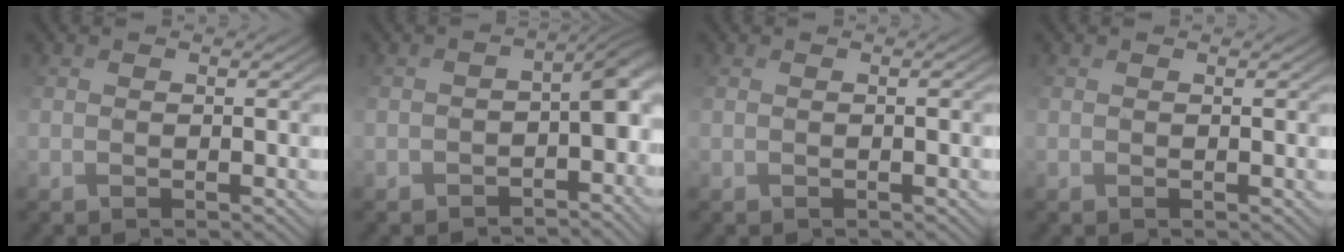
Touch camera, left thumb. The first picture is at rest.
{"total": 6.3, "force": [-2.9, 3.5, 4.4], "torque": [-0.057, -0.019, -0.040]}
{"total": 0.0}
{"total": 0.0}